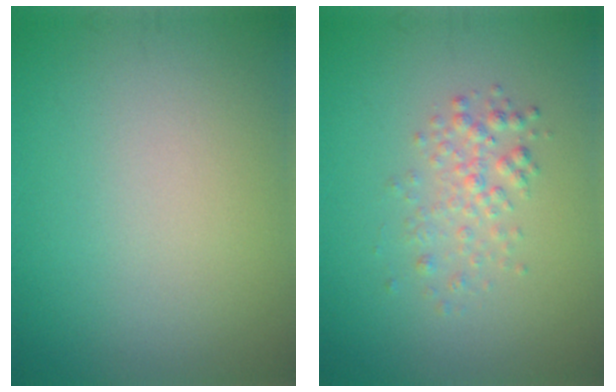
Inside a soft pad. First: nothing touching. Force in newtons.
{"total": 2.0, "press": 2.0, "slide": 0.1}